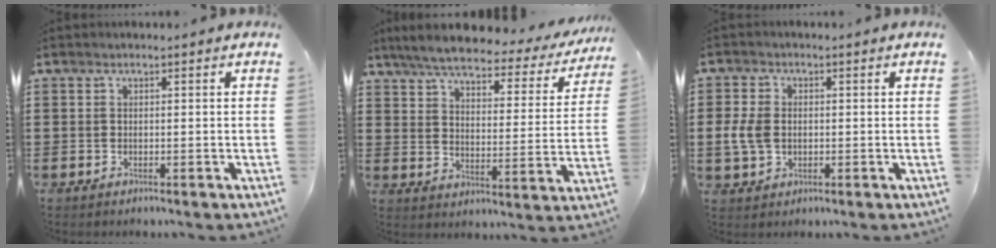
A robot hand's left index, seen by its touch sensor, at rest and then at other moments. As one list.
[{"total": 5.8, "force": [5.2, 0.9, 2.5], "torque": [-0.075, -0.030, 0.085]}, {"total": 4.4, "force": [-0.2, 3.3, 2.9], "torque": [-0.090, -0.001, -0.012]}]